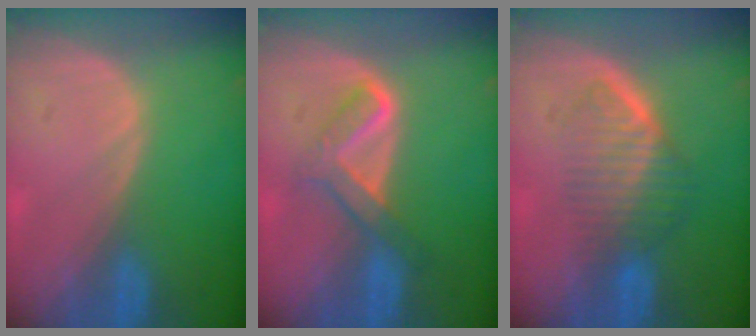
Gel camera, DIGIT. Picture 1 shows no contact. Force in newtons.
{"total": 5.1, "press": 5.1, "slide": 0.6}
{"total": 6.6, "press": 5.9, "slide": 2.9}